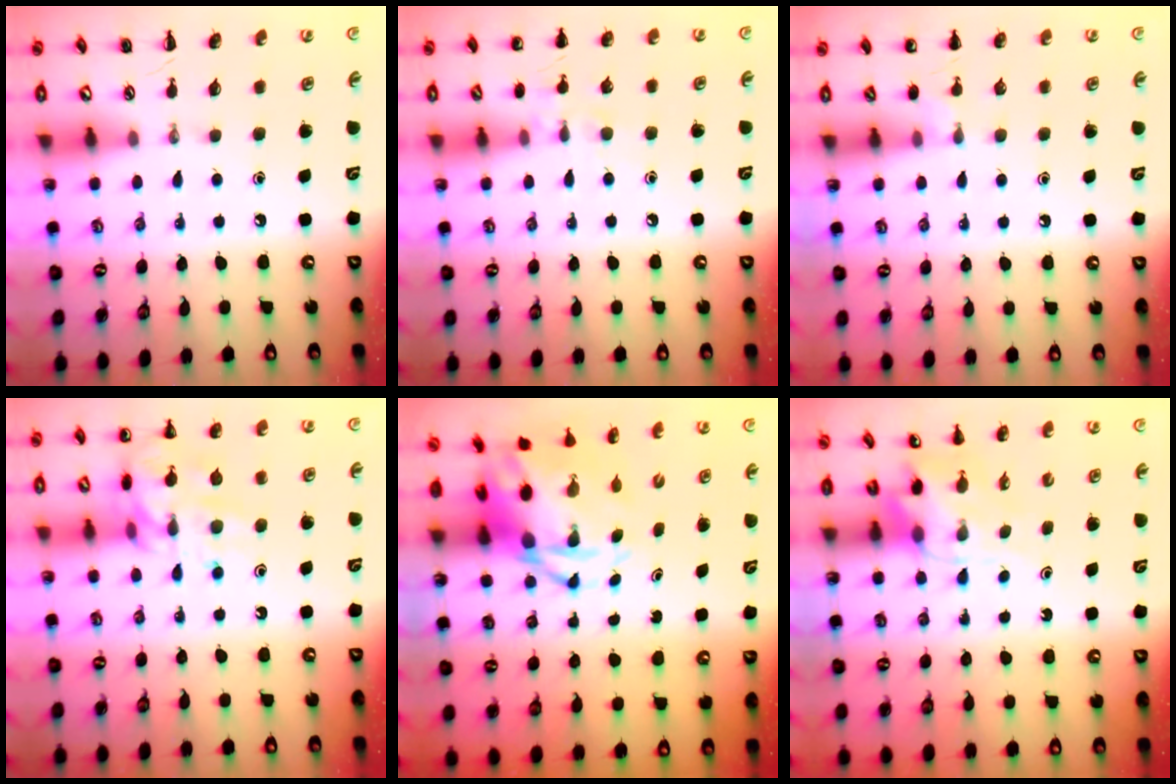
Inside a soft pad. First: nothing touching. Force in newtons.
{"total": 7.1, "press": 6.7, "slide": 2.2}
{"total": 5.5, "press": 5.3, "slide": 1.6}
{"total": 13.9, "press": 13.8, "slide": 1.1}
{"total": 7.4, "press": 7.1, "slide": 2.1}
{"total": 4.9, "press": 4.9, "slide": 0.6}